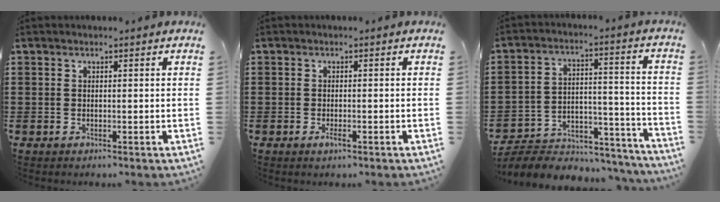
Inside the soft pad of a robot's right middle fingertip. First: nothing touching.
{"total": 0.9, "force": [-0.2, 0.2, 0.9], "torque": [-0.016, -0.004, -0.002]}
{"total": 5.2, "force": [-4.9, 1.6, 1.0], "torque": [-0.018, 0.011, -0.097]}